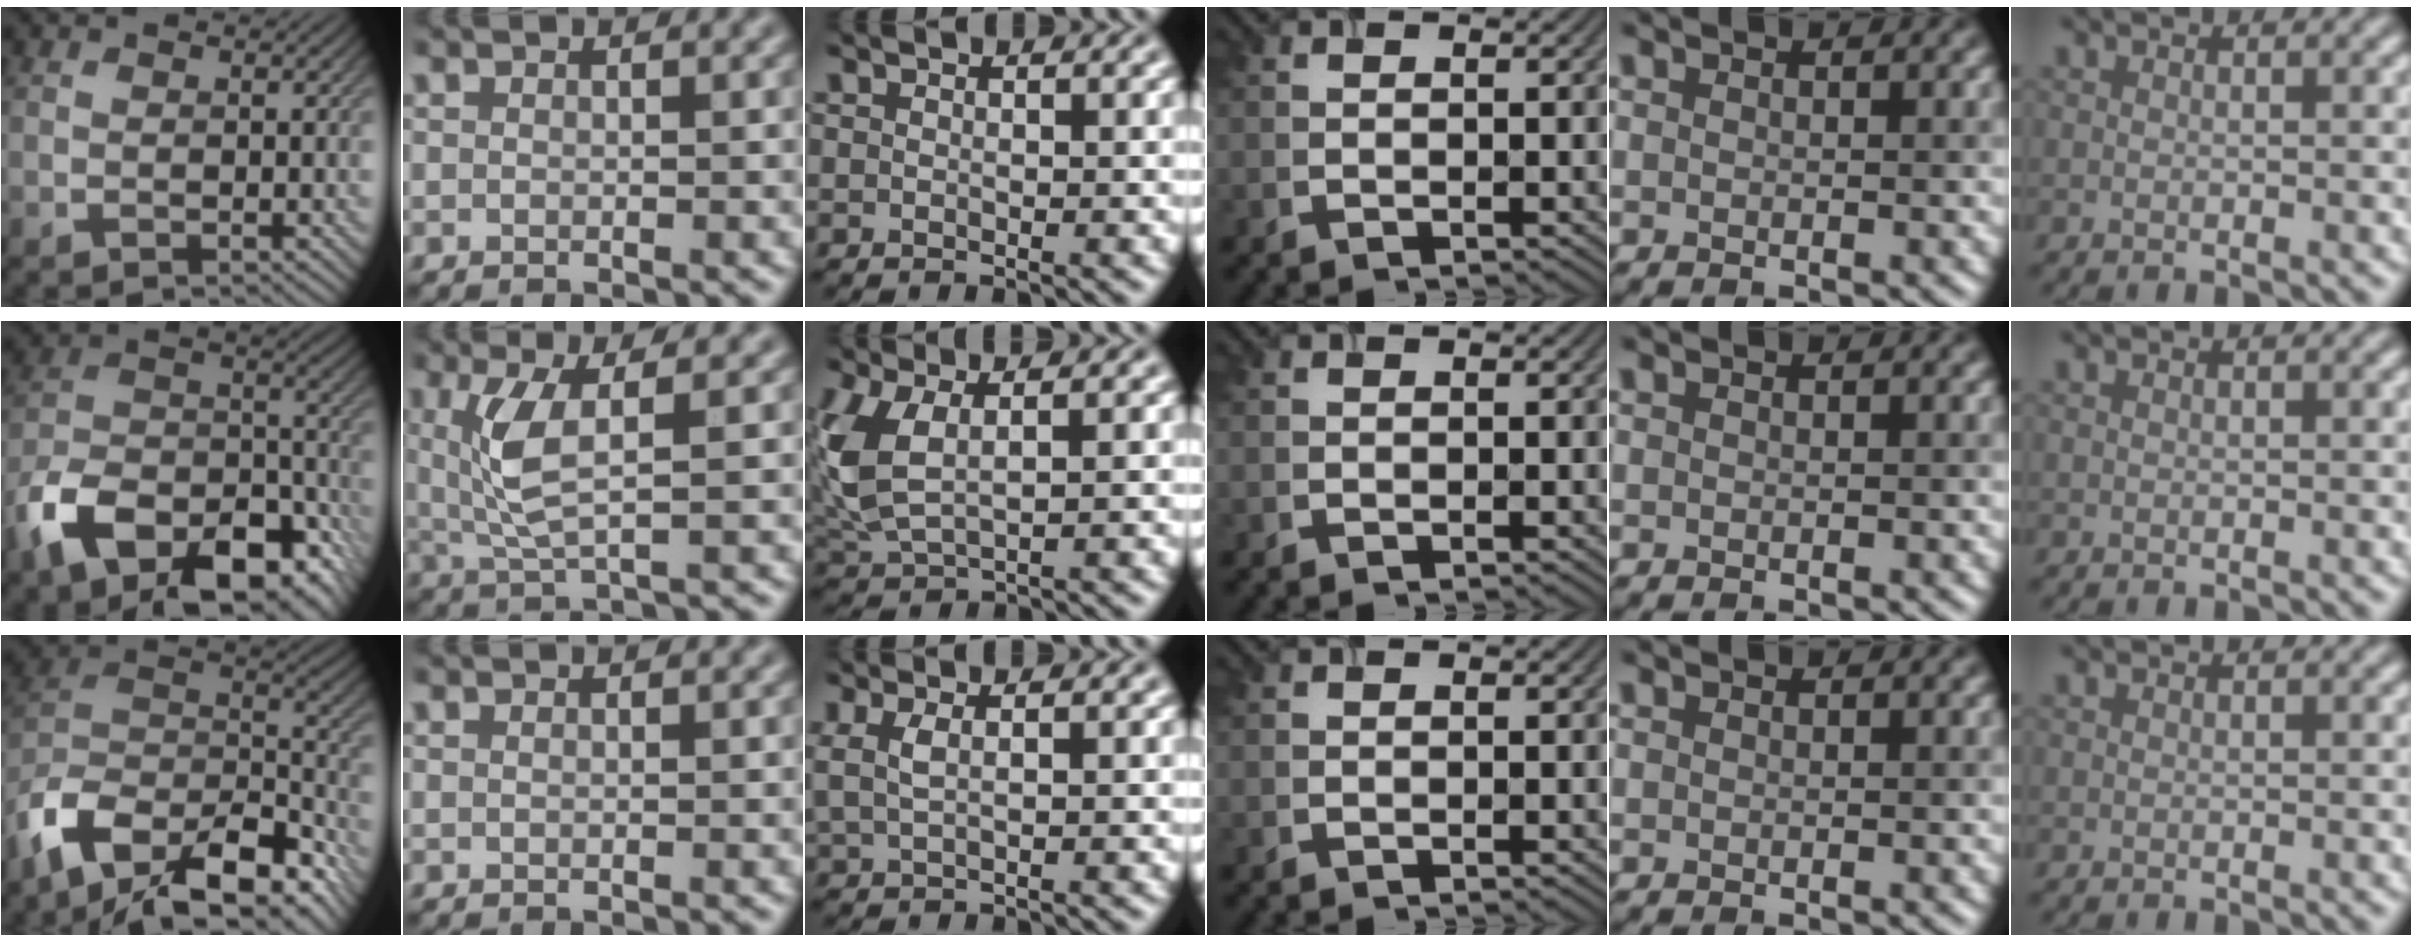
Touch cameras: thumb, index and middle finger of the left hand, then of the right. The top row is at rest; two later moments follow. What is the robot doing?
{"motion": "lift_and_place", "object": "timer"}